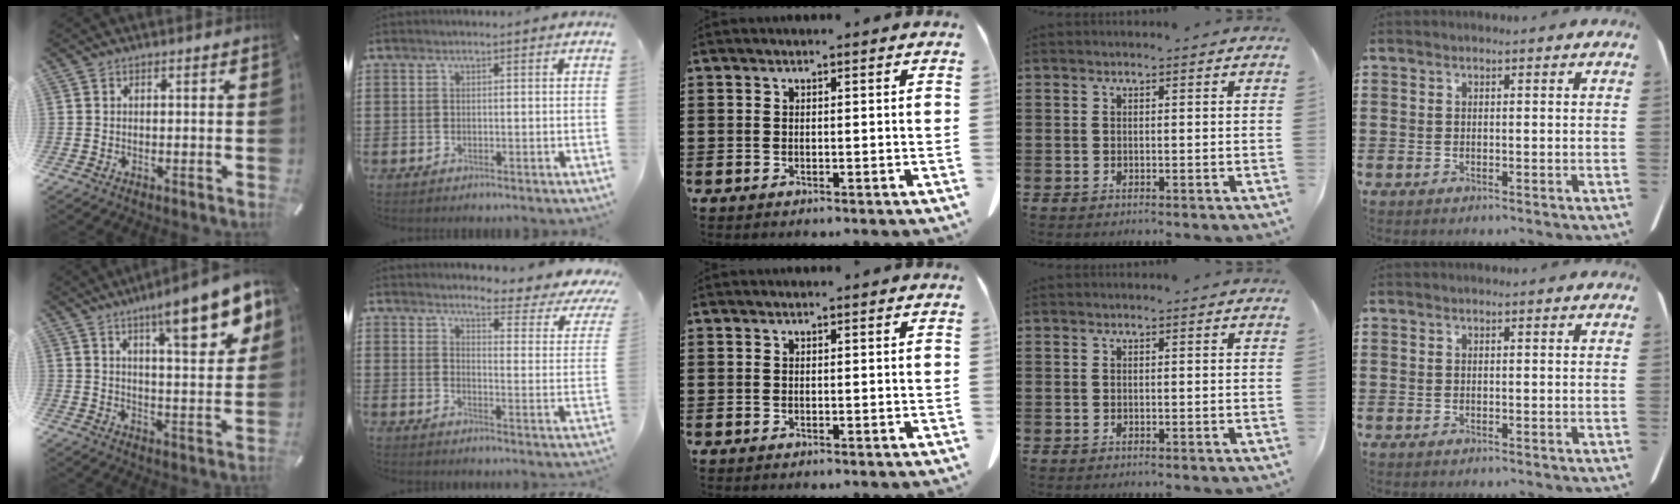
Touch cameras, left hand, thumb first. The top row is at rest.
{"thumb": {"total": 15.2, "force": [9.5, 4.0, 11.2], "torque": [-0.154, -0.052, 0.146]}, "index": {"total": 4.4, "force": [3.6, 0.3, 2.5], "torque": [-0.043, -0.040, 0.049]}}